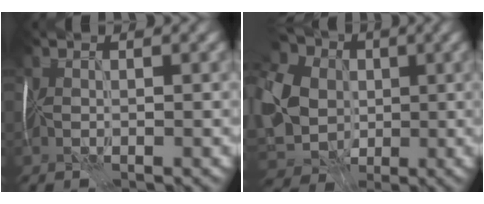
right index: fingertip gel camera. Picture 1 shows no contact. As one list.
[{"total": 12.5, "force": [0.5, 10.1, 7.4], "torque": [-0.166, -0.005, 0.016]}]